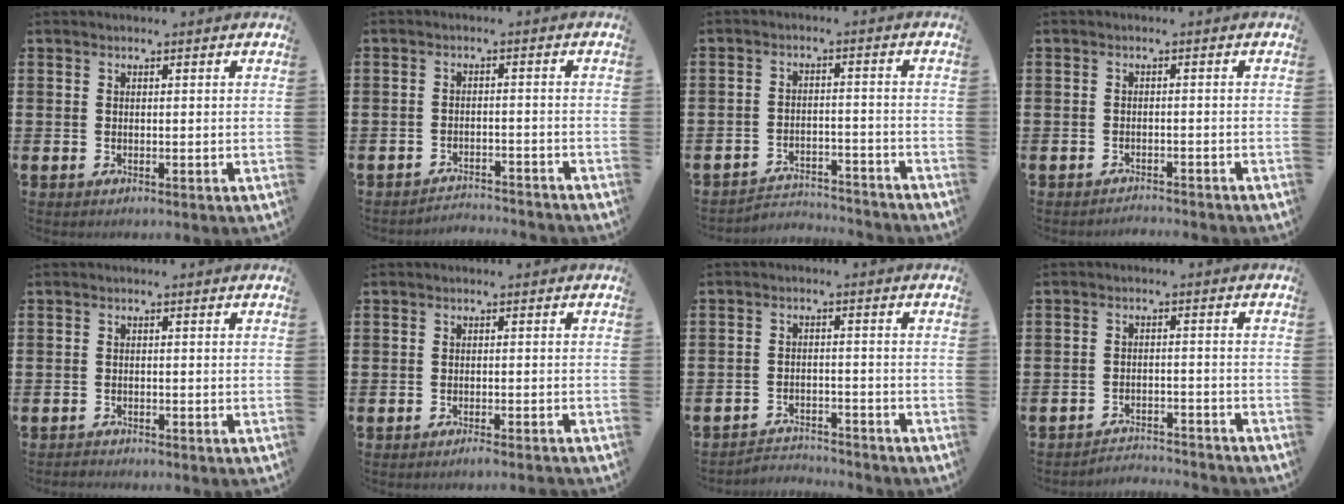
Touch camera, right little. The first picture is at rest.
{"total": 2.4, "force": [-2.4, -0.1, -0.2], "torque": [-0.002, 0.004, -0.053]}
{"total": 3.4, "force": [-3.4, 0.3, 0.0], "torque": [-0.007, 0.003, -0.074]}
{"total": 1.3, "force": [-1.3, -0.2, -0.1], "torque": [-0.001, 0.004, -0.028]}
{"total": 0.8, "force": [-0.8, 0.1, -0.1], "torque": [-0.001, 0.000, -0.018]}
{"total": 1.1, "force": [-1.0, -0.1, 0.5], "torque": [-0.007, -0.002, -0.019]}
{"total": 2.9, "force": [-2.9, 0.2, -0.2], "torque": [-0.003, 0.001, -0.064]}
{"total": 2.8, "force": [-2.8, 0.0, -0.2], "torque": [-0.004, 0.004, -0.062]}